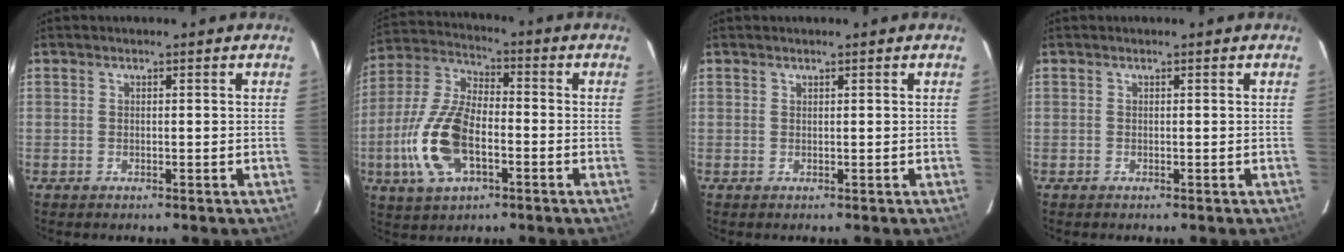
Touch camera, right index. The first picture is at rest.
{"total": 14.8, "force": [-4.7, 7.2, 12.0], "torque": [-0.269, 0.000, -0.089]}
{"total": 0.0}
{"total": 0.0}